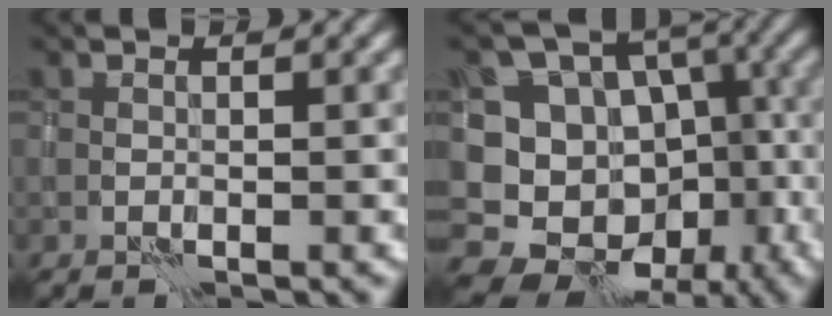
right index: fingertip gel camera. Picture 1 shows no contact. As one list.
[{"total": 16.0, "force": [-8.2, 13.1, 4.1], "torque": [-0.084, -0.031, -0.104]}]